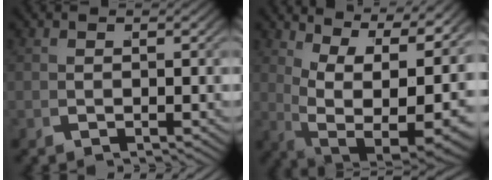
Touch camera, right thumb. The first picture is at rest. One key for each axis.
{"total": 14.6, "fx": 1.8, "fy": 8.6, "fz": 11.7, "tx": -0.223, "ty": -0.056, "tz": 0.070}